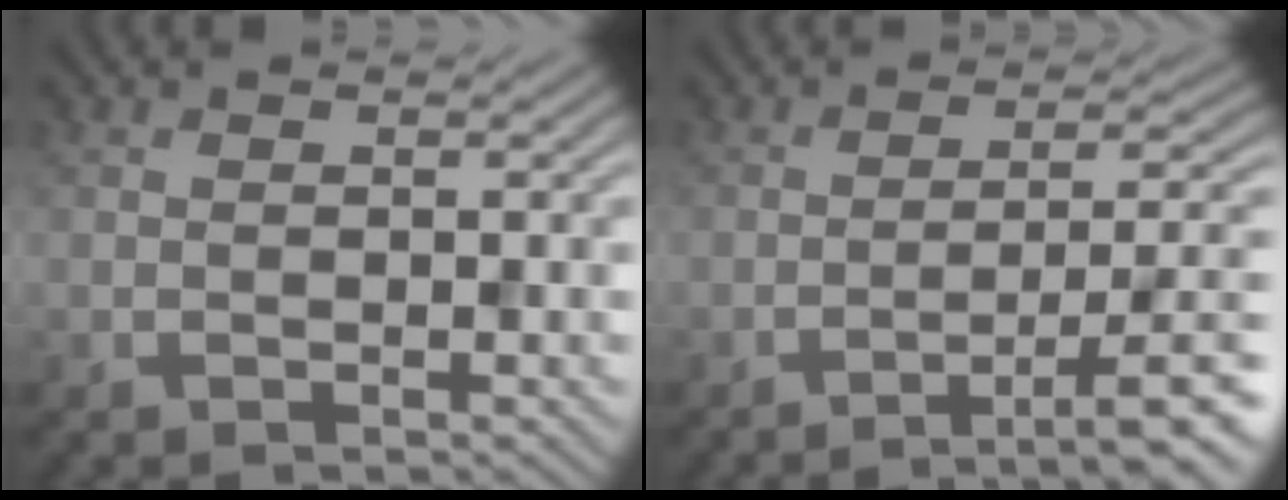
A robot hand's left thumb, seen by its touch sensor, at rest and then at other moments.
{"total": 8.0, "force": [-4.7, 1.3, 6.4], "torque": [-0.096, 0.010, -0.070]}